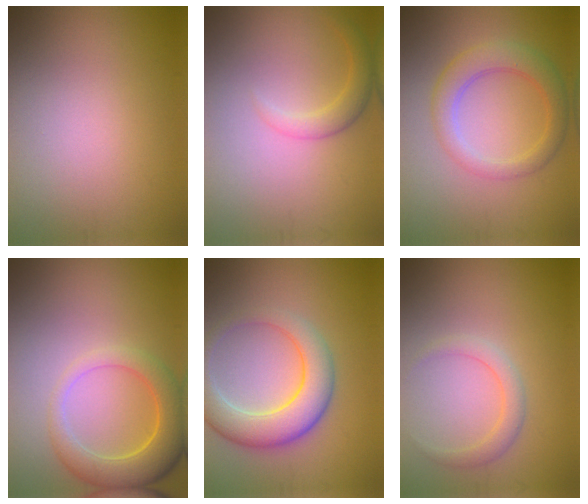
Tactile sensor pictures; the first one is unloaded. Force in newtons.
{"total": 2.2, "press": 2.2, "slide": 0.1}
{"total": 4.1, "press": 4.1, "slide": 0.1}
{"total": 5.2, "press": 5.2, "slide": 0.1}
{"total": 6.4, "press": 6.4, "slide": 0.3}
{"total": 2.0, "press": 2.0, "slide": 0.2}